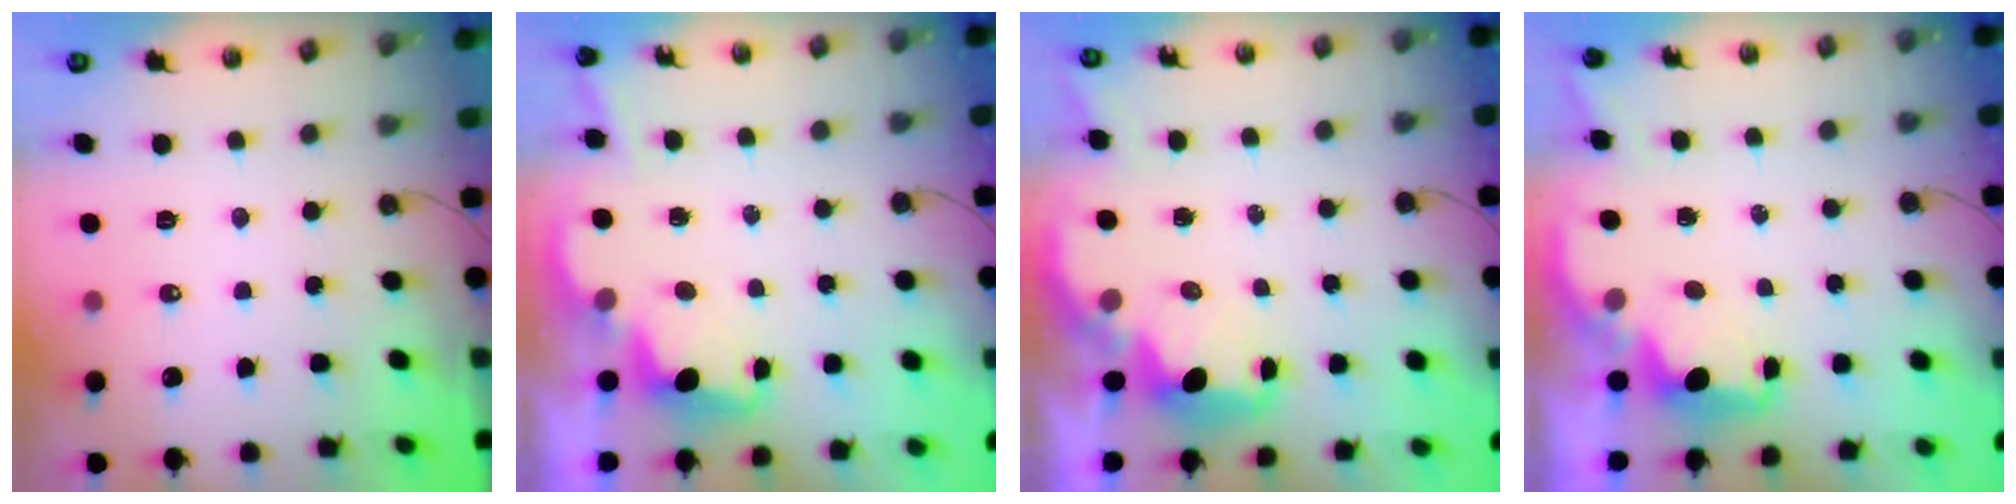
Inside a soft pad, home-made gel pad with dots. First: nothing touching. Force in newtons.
{"total": 3.6, "press": 3.5, "slide": 0.7}
{"total": 2.9, "press": 2.8, "slide": 0.4}
{"total": 2.0, "press": 1.8, "slide": 0.8}